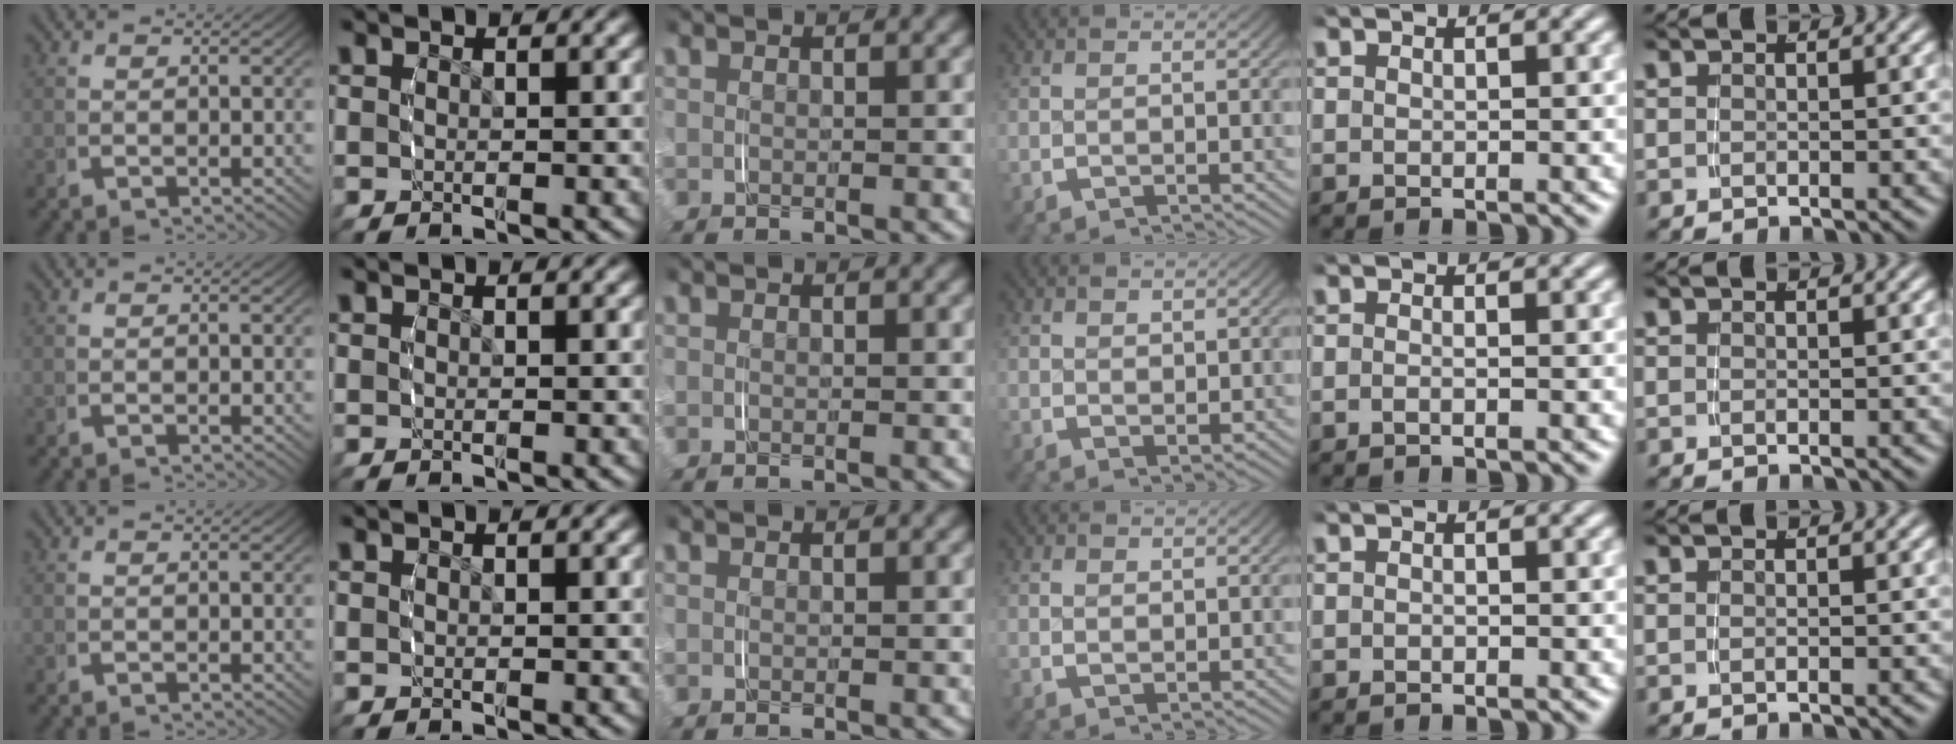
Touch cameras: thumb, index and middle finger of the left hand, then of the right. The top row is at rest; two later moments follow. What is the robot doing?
{"motion": "grasp_and_lifting", "object": "napkin"}